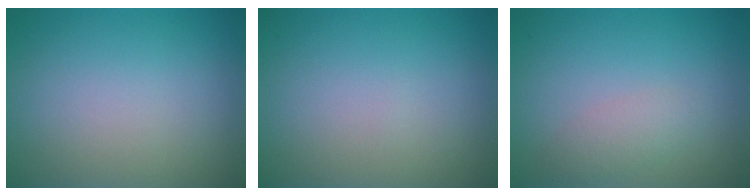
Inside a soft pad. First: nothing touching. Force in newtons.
{"total": 0.0}
{"total": 1.8, "press": 1.8, "slide": 0.1}